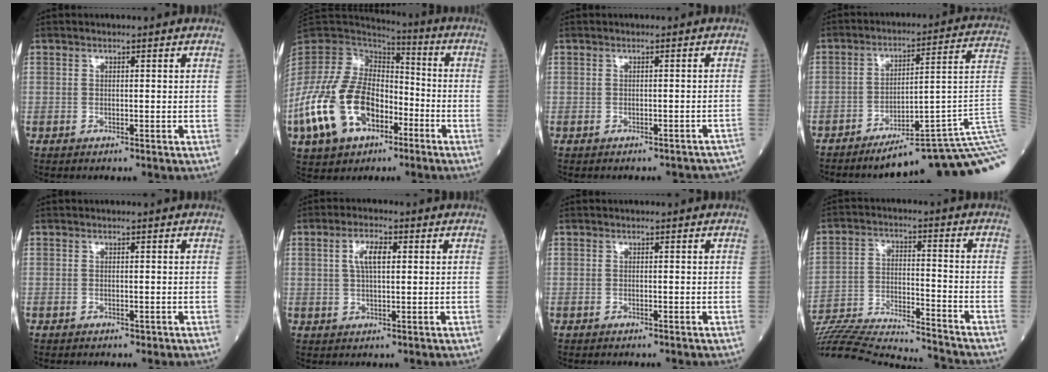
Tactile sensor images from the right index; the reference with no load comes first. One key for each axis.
{"total": 17.8, "fx": -7.0, "fy": 10.9, "fz": 12.2, "tx": -0.273, "ty": 0.010, "tz": -0.127}
{"total": 8.4, "fx": -7.9, "fy": 2.1, "fz": 2.0, "tx": -0.015, "ty": 0.006, "tz": -0.072}
{"total": 18.5, "fx": -11.1, "fy": -1.9, "fz": 14.7, "tx": -0.093, "ty": 0.048, "tz": -0.158}
{"total": 0.0}
{"total": 4.5, "fx": 1.3, "fy": 1.5, "fz": 4.1, "tx": -0.081, "ty": 0.010, "tz": 0.024}
{"total": 0.0}
{"total": 22.3, "fx": -21.2, "fy": 1.1, "fz": 6.6, "tx": -0.157, "ty": -0.019, "tz": -0.331}